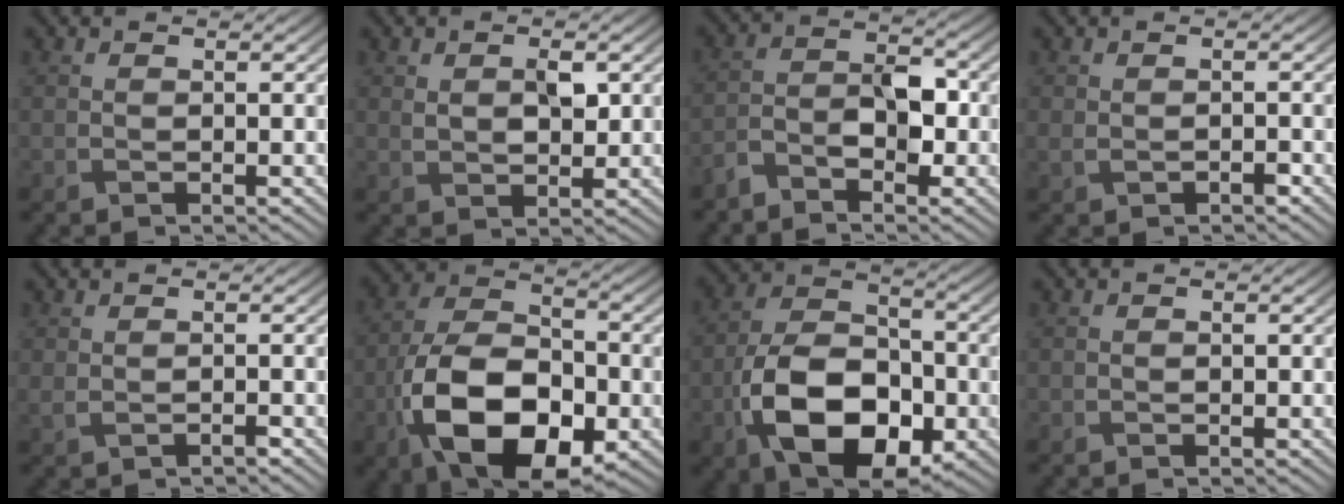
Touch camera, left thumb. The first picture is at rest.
{"total": 3.5, "force": [0.9, 2.0, 2.8], "torque": [-0.060, -0.003, 0.021]}
{"total": 5.1, "force": [-3.0, 2.5, 3.3], "torque": [-0.061, 0.006, -0.067]}
{"total": 1.7, "force": [-0.7, 1.0, 1.1], "torque": [-0.024, -0.005, -0.009]}
{"total": 1.4, "force": [-0.4, 0.7, 1.1], "torque": [-0.027, -0.004, -0.004]}
{"total": 15.7, "force": [-6.0, 9.1, 11.3], "torque": [-0.234, -0.026, -0.118]}
{"total": 14.3, "force": [-5.4, 8.8, 10.0], "torque": [-0.213, -0.021, -0.108]}
{"total": 0.0}